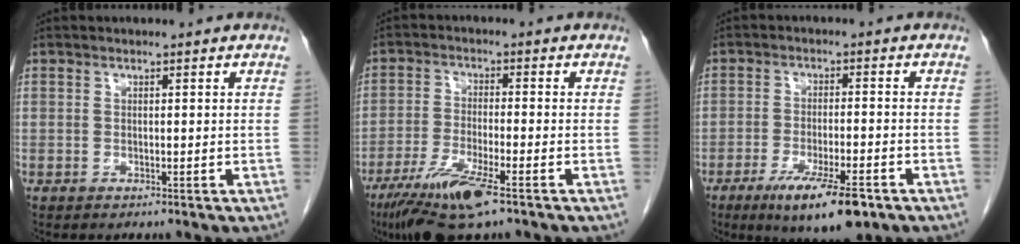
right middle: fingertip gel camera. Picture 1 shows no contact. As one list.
[{"total": 9.8, "force": [-6.1, 0.9, 7.7], "torque": [-0.150, -0.028, -0.107]}, {"total": 10.3, "force": [-6.2, 1.8, 8.0], "torque": [-0.135, -0.021, -0.095]}]